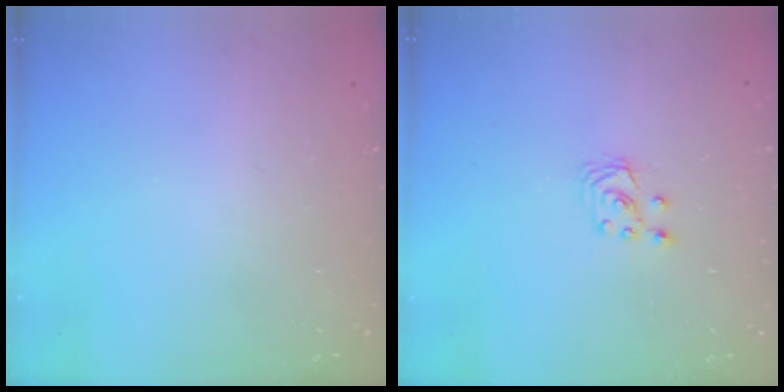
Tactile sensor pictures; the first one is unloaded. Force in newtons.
{"total": 2.6, "press": 2.6, "slide": 0.3}